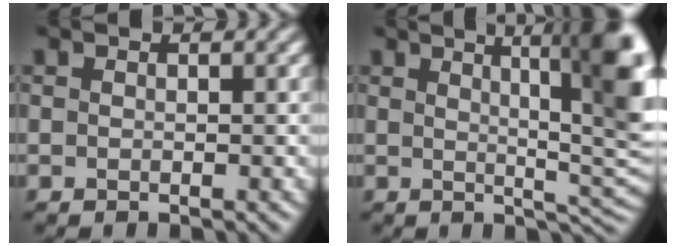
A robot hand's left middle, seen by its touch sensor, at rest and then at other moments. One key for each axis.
{"total": 10.5, "fx": 3.1, "fy": 2.4, "fz": 9.8, "tx": -0.102, "ty": 0.014, "tz": 0.036}